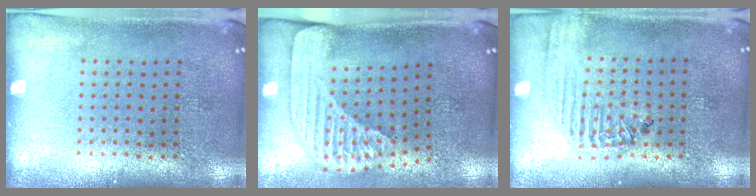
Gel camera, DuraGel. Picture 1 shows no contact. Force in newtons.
{"total": 2.3, "press": 1.7, "slide": 1.5}
{"total": 1.8, "press": 1.7, "slide": 0.7}